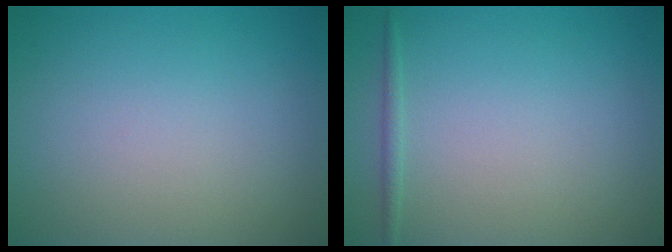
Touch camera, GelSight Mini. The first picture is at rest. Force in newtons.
{"total": 0.8, "press": 0.8, "slide": 0.1}